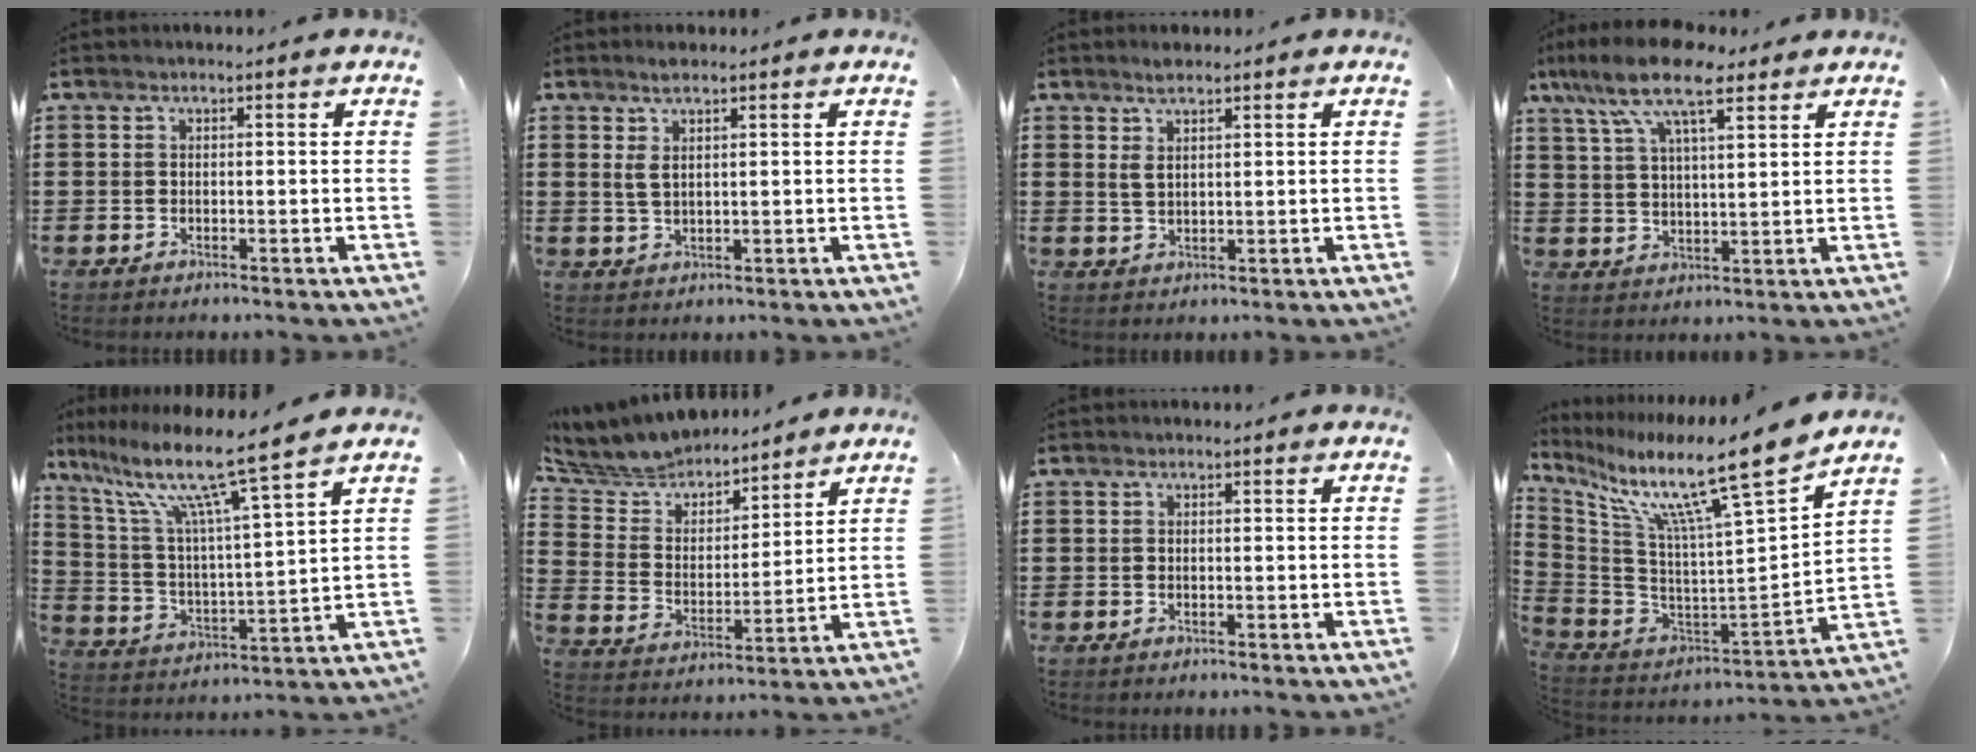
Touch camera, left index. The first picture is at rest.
{"total": 3.2, "force": [1.7, 1.0, 2.5], "torque": [-0.053, 0.005, 0.030]}
{"total": 3.0, "force": [1.9, 1.1, 2.0], "torque": [-0.043, 0.006, 0.034]}
{"total": 11.4, "force": [7.7, 3.8, 7.5], "torque": [-0.166, -0.006, 0.140]}
{"total": 11.4, "force": [8.5, 0.1, 7.6], "torque": [-0.178, -0.051, 0.135]}
{"total": 6.0, "force": [5.8, 1.4, 0.6], "torque": [-0.048, -0.039, 0.097]}
{"total": 0.0}
{"total": 14.2, "force": [10.6, 0.1, 9.4], "torque": [-0.196, -0.080, 0.163]}